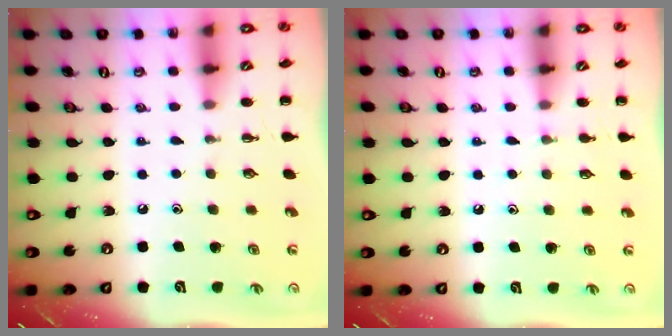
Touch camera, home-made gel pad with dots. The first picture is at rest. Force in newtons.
{"total": 3.7, "press": 3.5, "slide": 1.3}